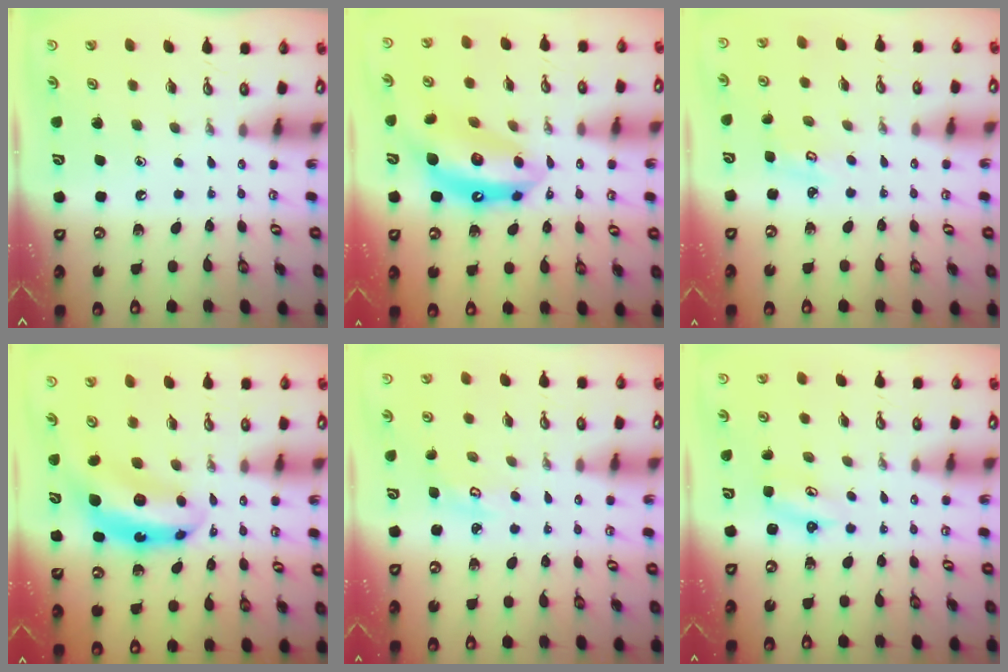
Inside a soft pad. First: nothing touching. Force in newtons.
{"total": 13.6, "press": 13.5, "slide": 1.5}
{"total": 2.6, "press": 2.6, "slide": 0.3}
{"total": 7.4, "press": 7.4, "slide": 0.7}
{"total": 2.8, "press": 2.8, "slide": 0.3}
{"total": 2.4, "press": 2.4, "slide": 0.2}